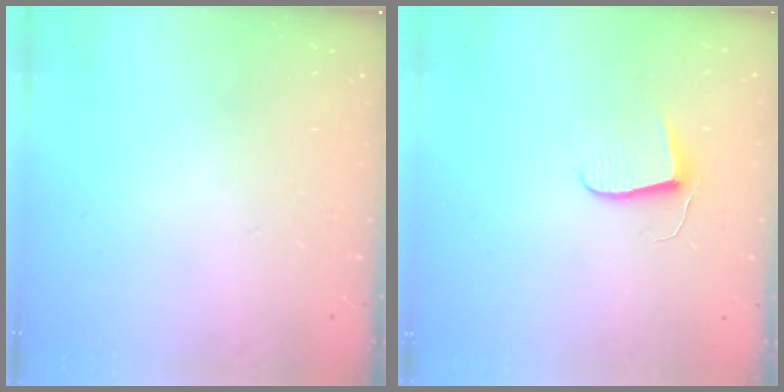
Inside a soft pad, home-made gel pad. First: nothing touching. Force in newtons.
{"total": 6.2, "press": 6.1, "slide": 0.6}